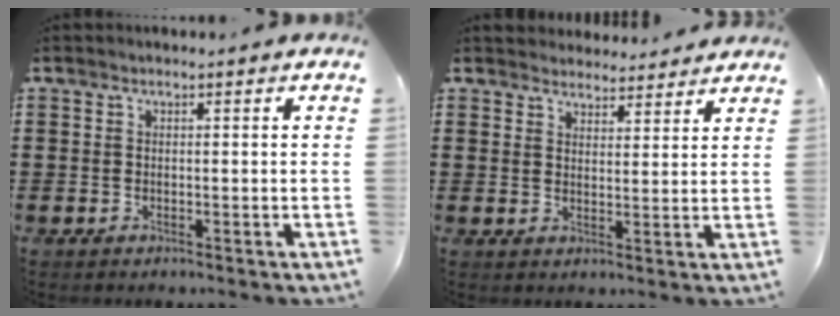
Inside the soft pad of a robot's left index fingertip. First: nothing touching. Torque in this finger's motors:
{"motor_torque": [2.14, 0.00, 0.26, 0.01]}